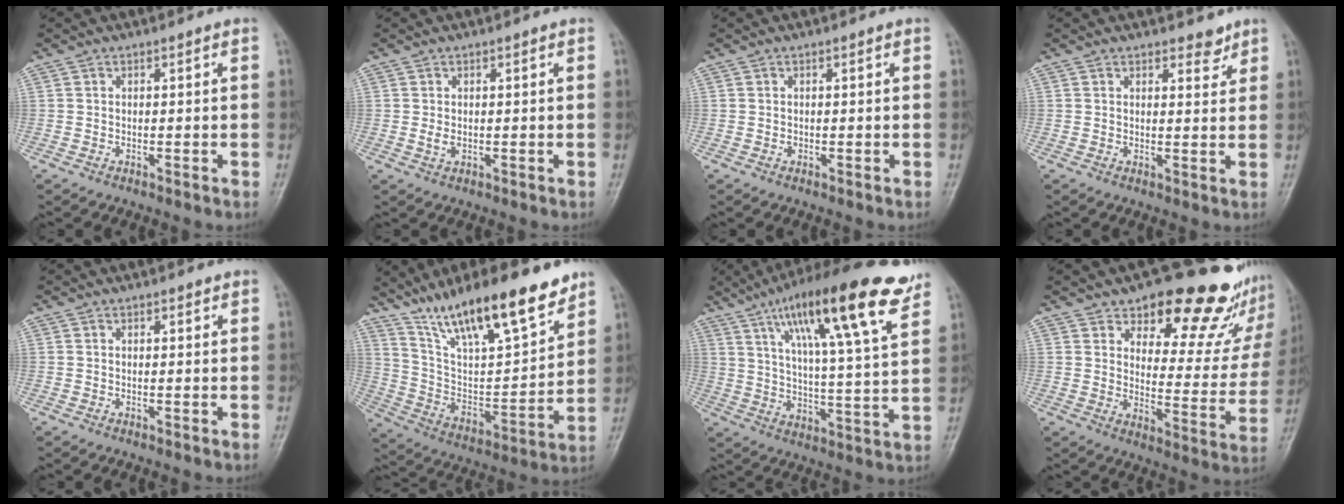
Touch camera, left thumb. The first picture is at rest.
{"total": 1.9, "force": [0.4, 1.1, 1.5], "torque": [-0.022, -0.004, 0.010]}
{"total": 0.5, "force": [0.2, 0.4, 0.4], "torque": [-0.002, 0.001, 0.003]}
{"total": 3.0, "force": [2.3, 1.4, 1.2], "torque": [0.000, -0.016, 0.032]}
{"total": 0.8, "force": [0.5, 0.3, 0.5], "torque": [-0.008, -0.003, 0.007]}
{"total": 22.5, "force": [16.0, 5.8, 14.8], "torque": [-0.219, -0.061, 0.282]}
{"total": 22.3, "force": [13.1, 4.3, 17.5], "torque": [-0.265, -0.033, 0.208]}
{"total": 21.7, "force": [15.9, 9.0, 11.8], "torque": [-0.097, -0.103, 0.203]}